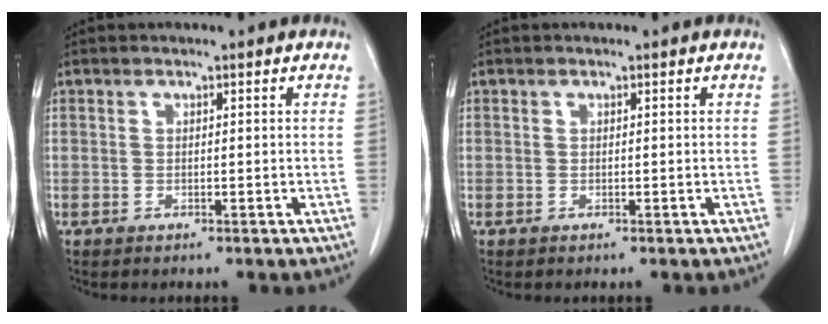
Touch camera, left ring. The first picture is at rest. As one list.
[{"total": 0.0}]